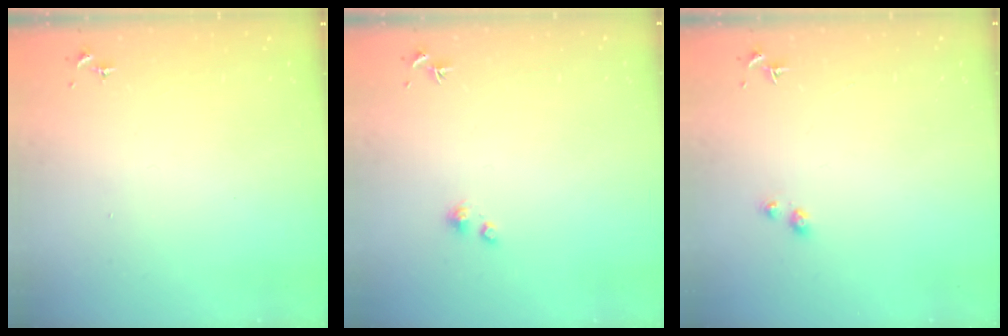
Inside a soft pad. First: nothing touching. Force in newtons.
{"total": 2.2, "press": 2.2, "slide": 0.2}
{"total": 2.8, "press": 2.8, "slide": 0.2}